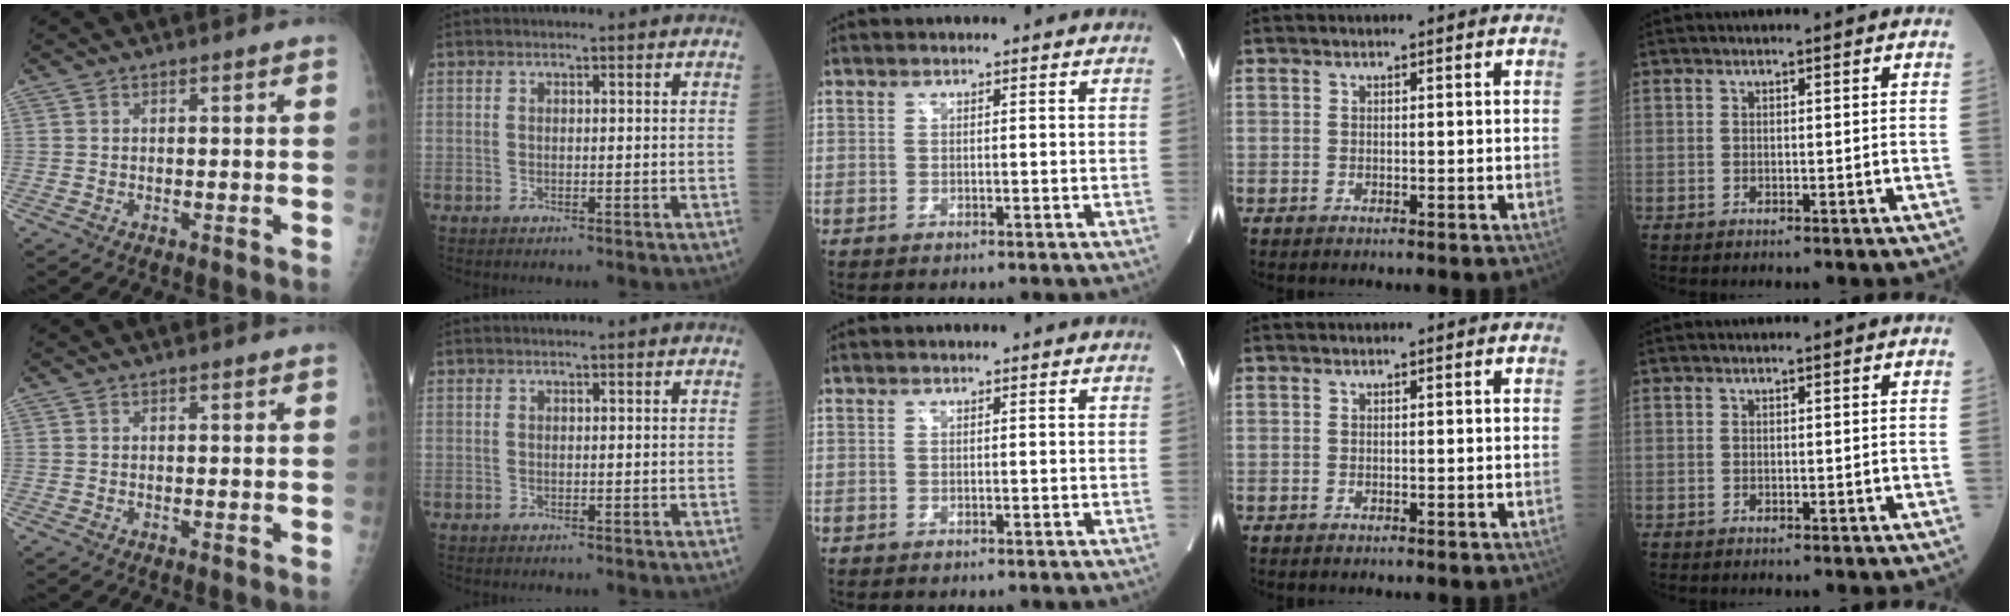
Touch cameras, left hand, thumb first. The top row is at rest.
{}